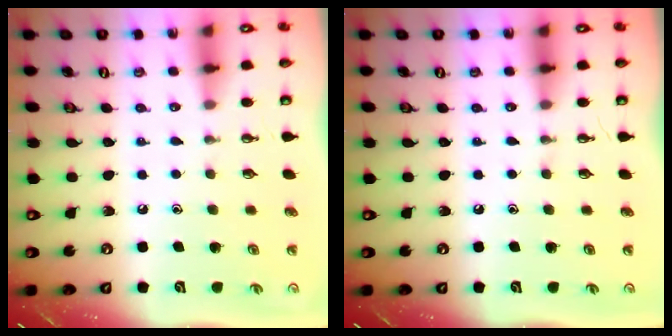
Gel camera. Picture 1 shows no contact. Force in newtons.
{"total": 0.0}